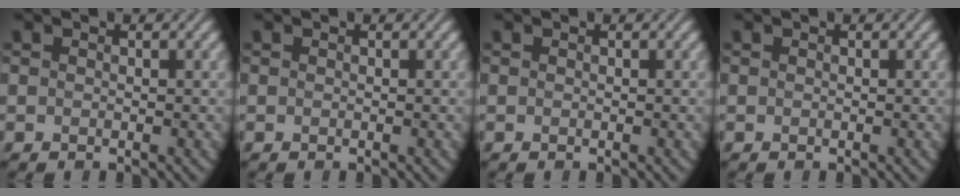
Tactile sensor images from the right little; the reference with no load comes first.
{"total": 0.0}
{"total": 0.0}
{"total": 0.0}